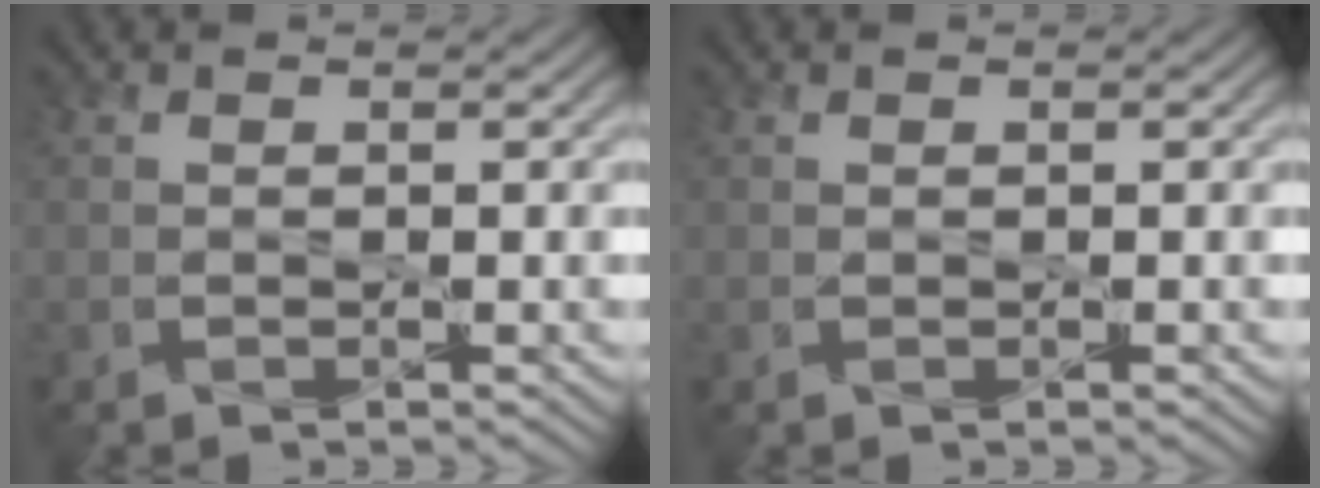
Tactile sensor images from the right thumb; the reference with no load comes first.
{"total": 0.0}